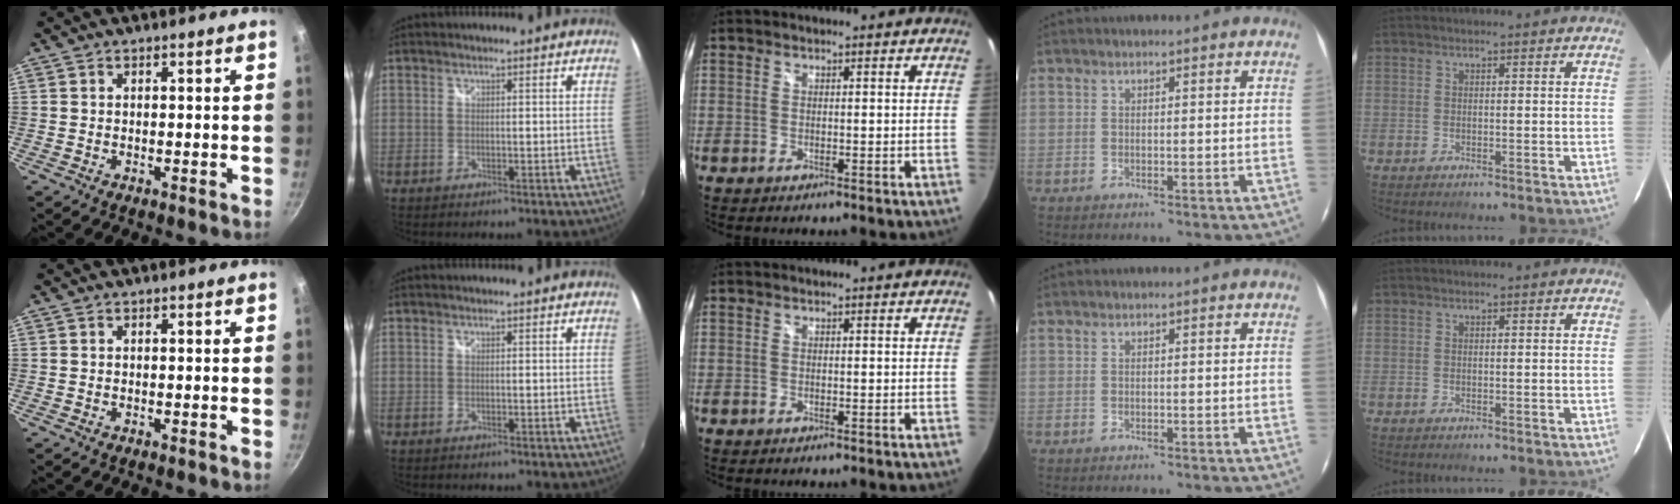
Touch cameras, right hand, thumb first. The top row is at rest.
{}